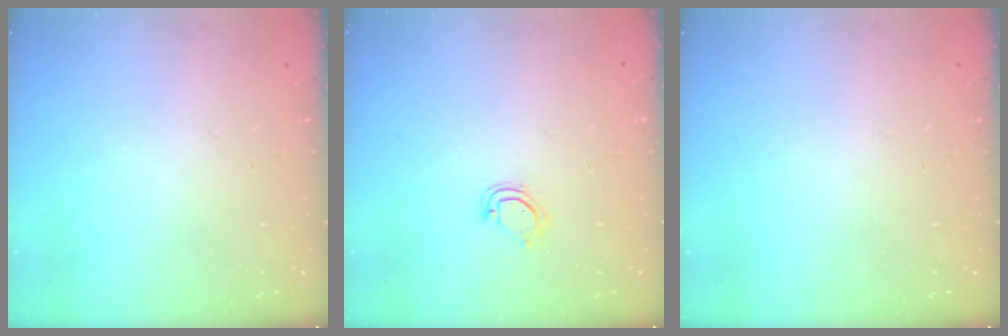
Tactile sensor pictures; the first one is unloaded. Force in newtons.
{"total": 4.7, "press": 4.7, "slide": 0.2}
{"total": 0.0}